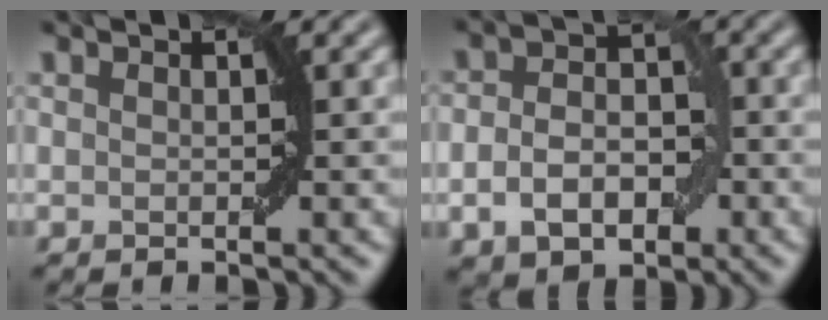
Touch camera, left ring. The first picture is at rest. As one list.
[{"total": 5.2, "force": [-1.6, 3.5, 3.6], "torque": [-0.059, 0.001, -0.031]}]